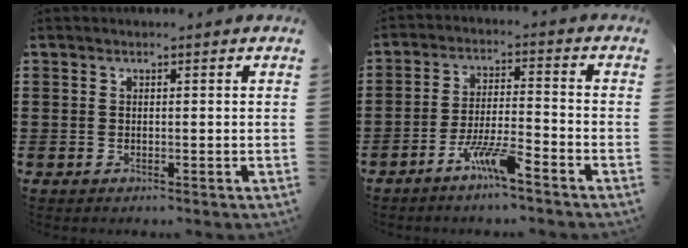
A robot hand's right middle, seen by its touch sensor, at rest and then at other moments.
{"total": 6.9, "force": [-4.8, 0.6, 4.8], "torque": [-0.110, -0.008, -0.096]}